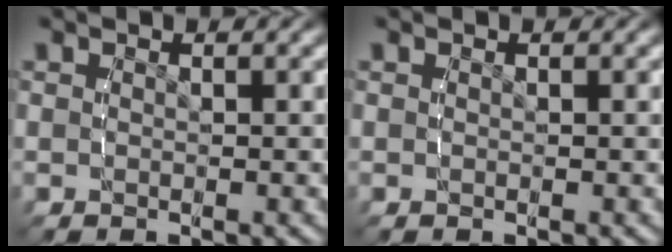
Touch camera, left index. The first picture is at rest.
{"total": 0.0}